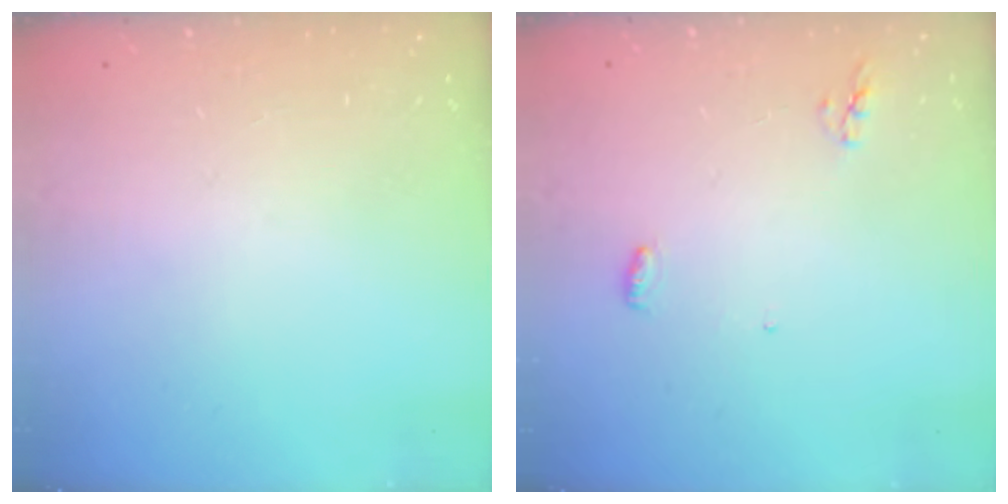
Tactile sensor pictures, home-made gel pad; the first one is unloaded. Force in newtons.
{"total": 3.8, "press": 3.7, "slide": 0.9}